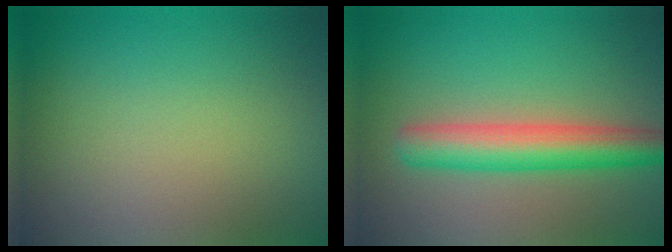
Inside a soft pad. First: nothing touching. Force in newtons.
{"total": 5.1, "press": 5.1, "slide": 0.1}